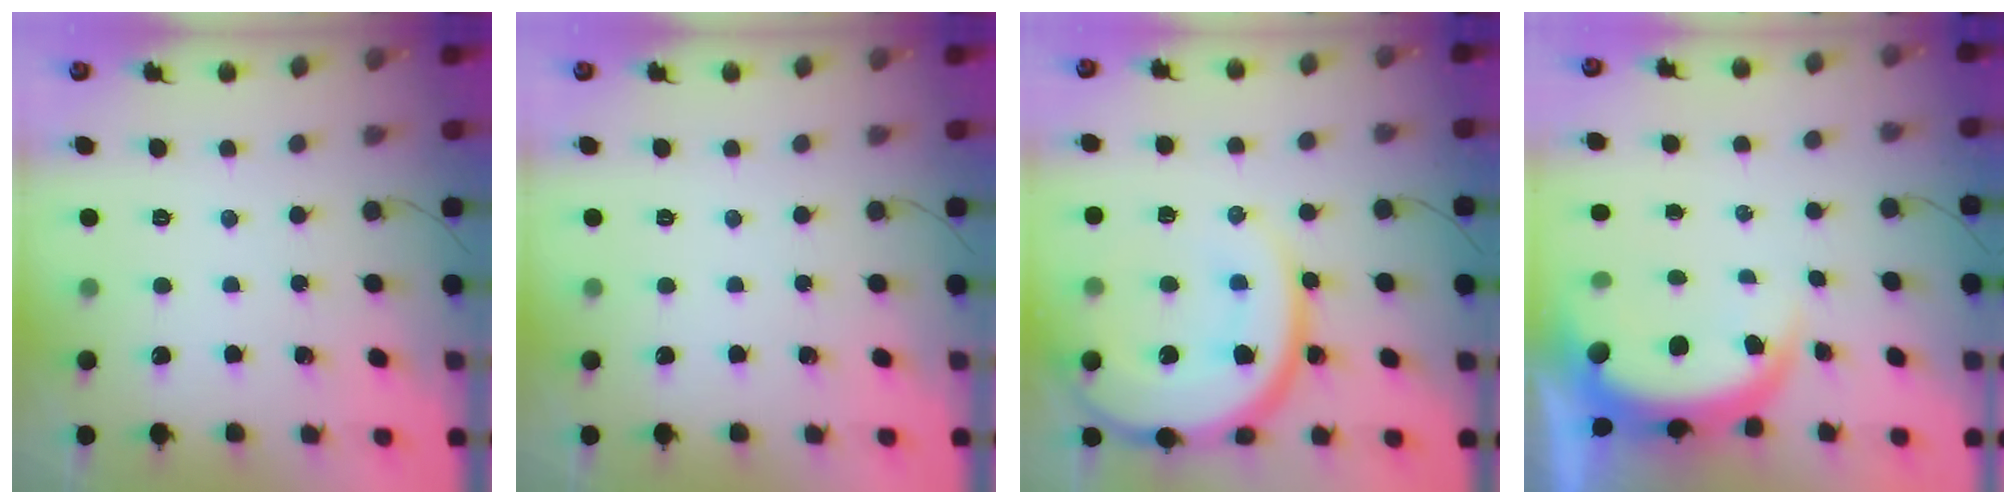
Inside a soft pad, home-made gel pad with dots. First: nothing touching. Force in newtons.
{"total": 0.0}
{"total": 19.7, "press": 19.6, "slide": 1.7}
{"total": 5.2, "press": 5.1, "slide": 0.8}